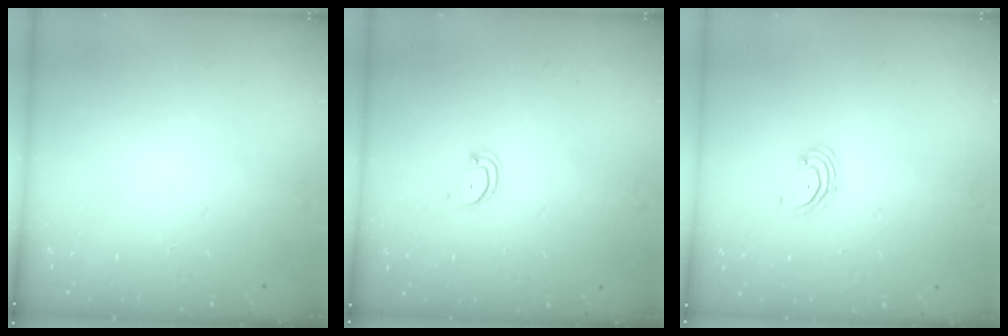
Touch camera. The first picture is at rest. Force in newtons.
{"total": 3.0, "press": 3.0, "slide": 0.3}
{"total": 2.5, "press": 2.4, "slide": 0.4}